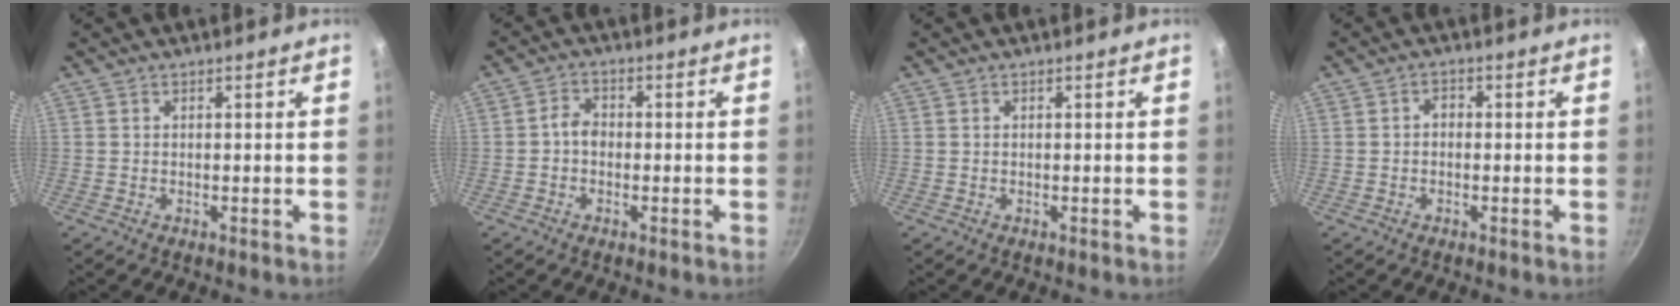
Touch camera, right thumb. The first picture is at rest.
{"total": 3.3, "force": [-0.6, 2.4, 2.2], "torque": [-0.030, 0.013, -0.017]}
{"total": 0.0}
{"total": 1.6, "force": [-0.3, 1.3, 1.0], "torque": [-0.005, 0.009, -0.010]}